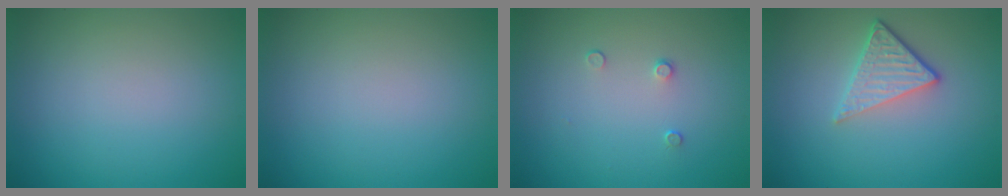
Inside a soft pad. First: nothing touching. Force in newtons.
{"total": 0.0}
{"total": 0.8, "press": 0.4, "slide": 0.6}
{"total": 3.6, "press": 2.7, "slide": 2.3}